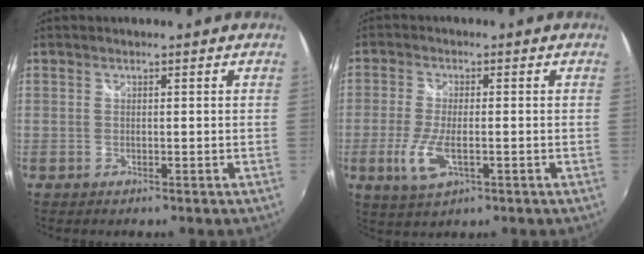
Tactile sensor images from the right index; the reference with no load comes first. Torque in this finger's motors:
{"motor_torque": [0.17, -0.01, 0.20, 0.09]}